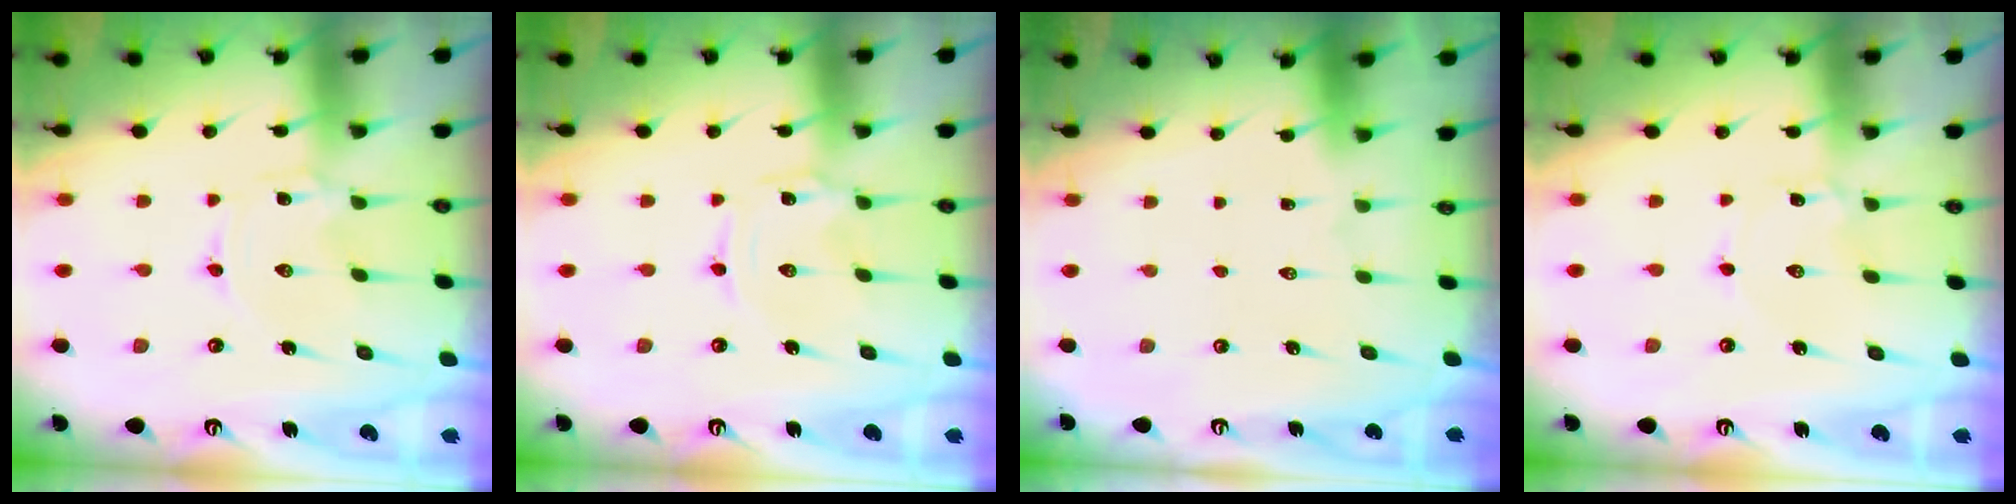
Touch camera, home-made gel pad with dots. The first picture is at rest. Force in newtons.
{"total": 0.6, "press": 0.6, "slide": 0.1}
{"total": 1.6, "press": 1.6, "slide": 0.1}
{"total": 1.5, "press": 1.5, "slide": 0.2}